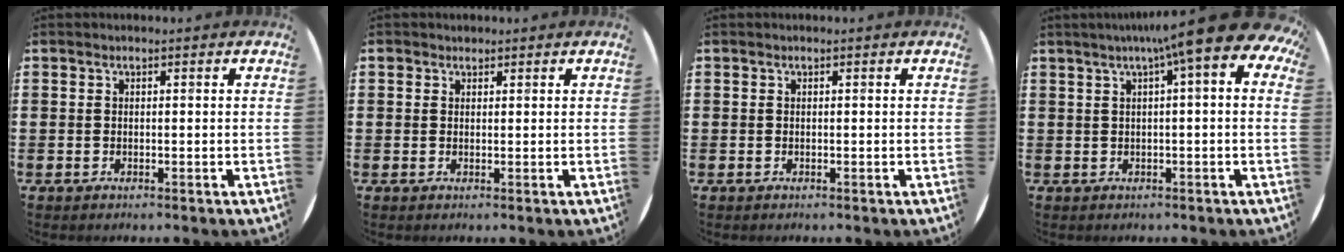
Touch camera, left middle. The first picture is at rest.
{"total": 0.8, "force": [0.7, 0.4, -0.1], "torque": [0.002, 0.003, 0.013]}
{"total": 0.0}
{"total": 7.7, "force": [4.4, 0.0, 6.3], "torque": [-0.115, -0.015, 0.069]}